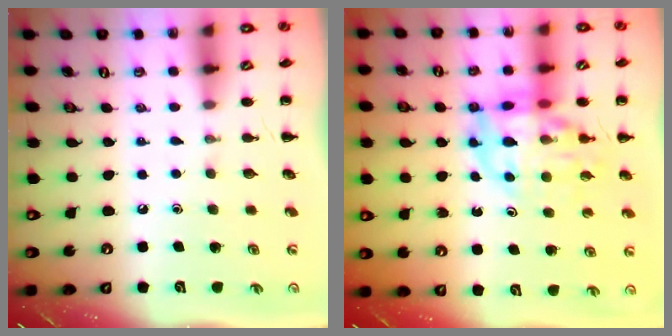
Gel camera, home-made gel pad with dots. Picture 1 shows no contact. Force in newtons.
{"total": 14.1, "press": 13.6, "slide": 3.7}